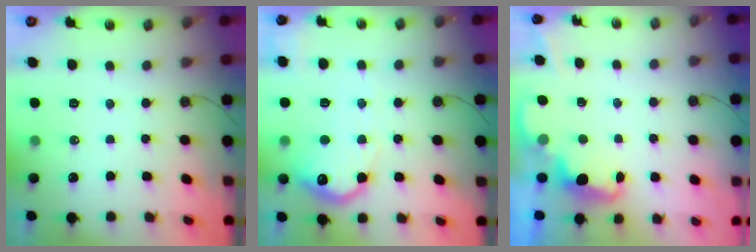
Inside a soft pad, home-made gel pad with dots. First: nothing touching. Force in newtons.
{"total": 16.9, "press": 16.9, "slide": 1.2}
{"total": 2.4, "press": 2.3, "slide": 0.5}